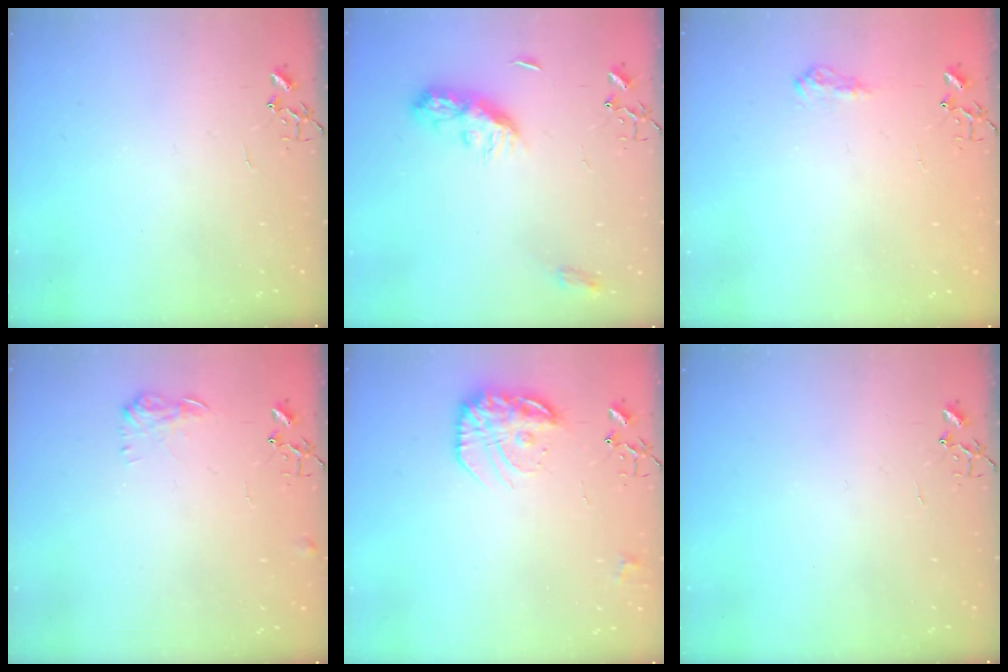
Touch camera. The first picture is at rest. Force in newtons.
{"total": 9.9, "press": 9.9, "slide": 0.2}
{"total": 8.8, "press": 8.8, "slide": 0.8}
{"total": 7.6, "press": 7.6, "slide": 0.3}
{"total": 15.4, "press": 15.3, "slide": 1.0}
{"total": 0.0}